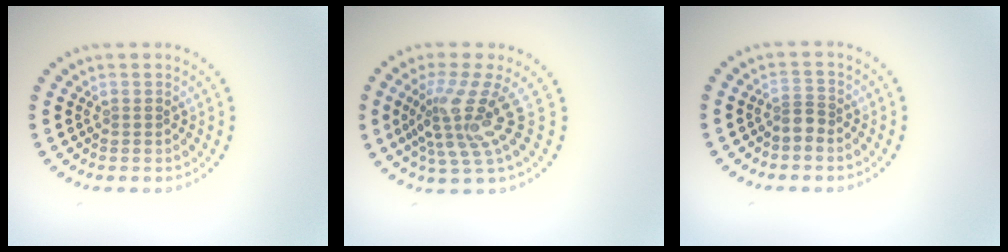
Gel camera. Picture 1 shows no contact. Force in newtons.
{"total": 4.7, "press": 3.1, "slide": 3.6}
{"total": 1.2, "press": 0.8, "slide": 0.9}